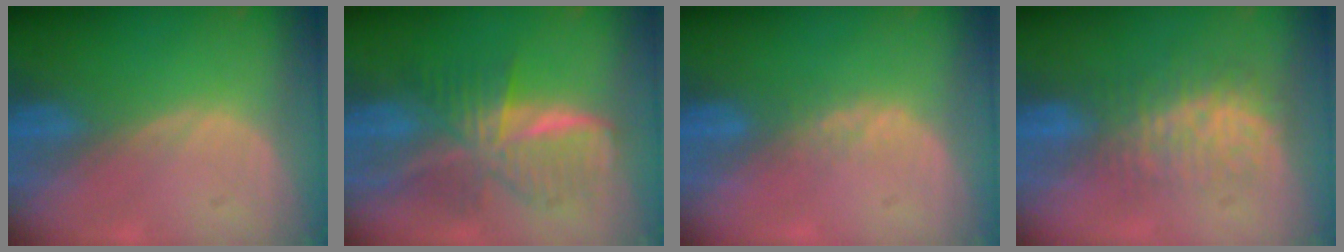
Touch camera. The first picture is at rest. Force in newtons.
{"total": 9.0, "press": 9.0, "slide": 0.6}
{"total": 1.7, "press": 1.4, "slide": 0.9}
{"total": 8.3, "press": 7.2, "slide": 4.0}